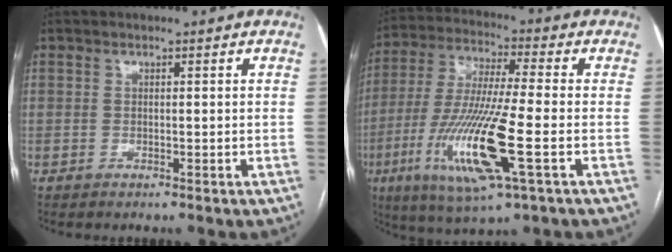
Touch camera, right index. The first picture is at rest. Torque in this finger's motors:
{"motor_torque": [2.14, 0.00, 1.05, 0.21]}